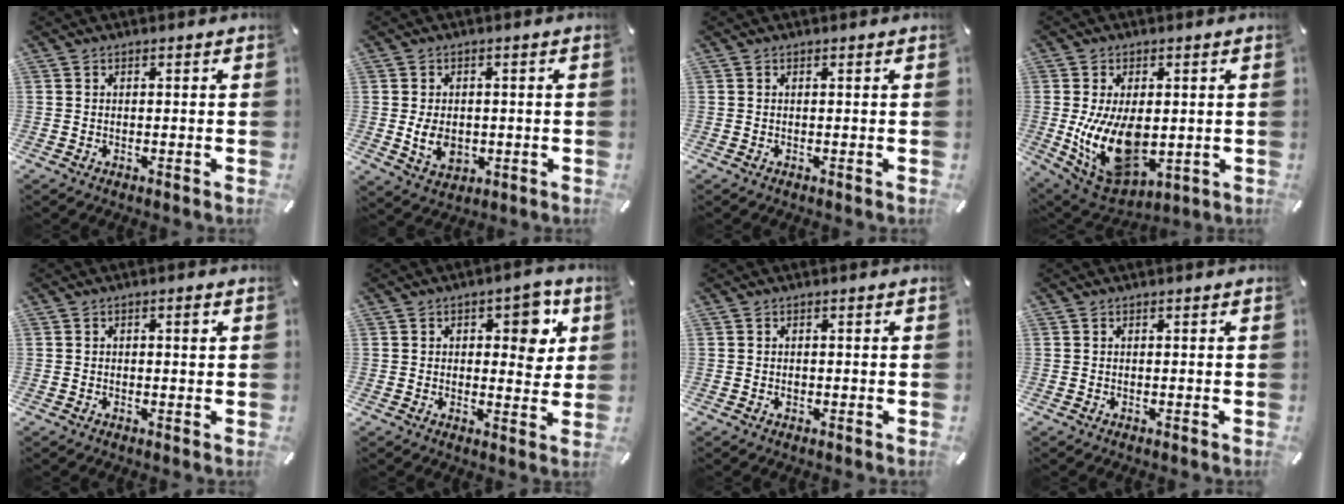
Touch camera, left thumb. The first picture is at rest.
{"total": 6.8, "force": [-1.0, 5.2, 4.3], "torque": [-0.086, -0.004, -0.020]}
{"total": 0.0}
{"total": 15.0, "force": [-0.8, 9.4, 11.7], "torque": [-0.237, -0.017, -0.009]}
{"total": 1.7, "force": [0.3, 1.0, 1.4], "torque": [-0.021, 0.005, 0.001]}
{"total": 8.6, "force": [2.8, 5.1, 6.4], "torque": [-0.067, -0.011, 0.037]}
{"total": 1.0, "force": [-0.2, 0.8, 0.5], "torque": [-0.010, 0.003, -0.006]}
{"total": 0.0}